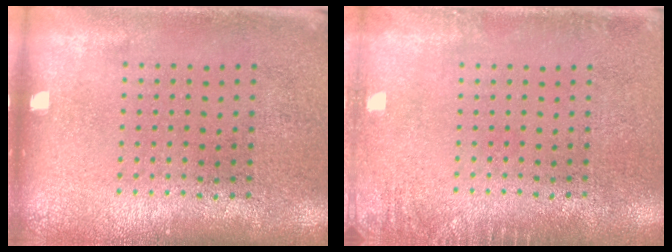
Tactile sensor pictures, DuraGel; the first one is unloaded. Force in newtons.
{"total": 1.4, "press": 1.4, "slide": 0.3}